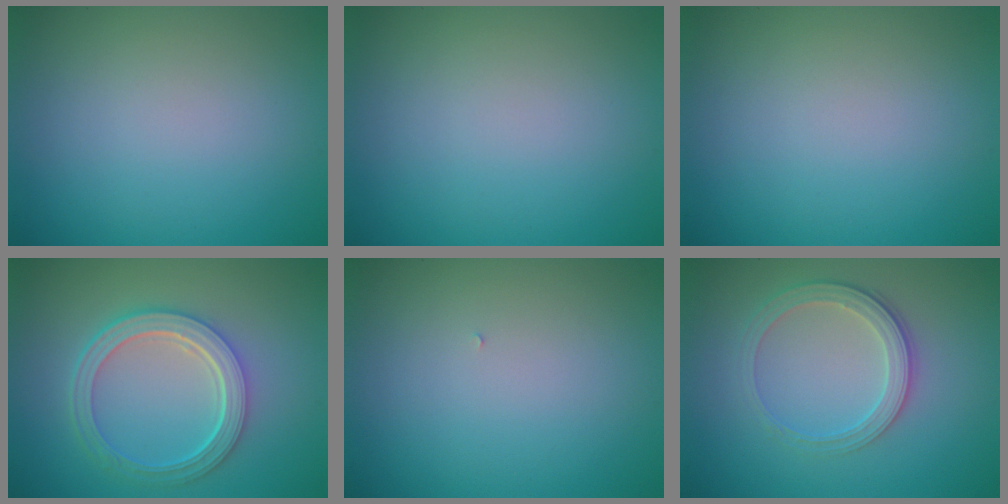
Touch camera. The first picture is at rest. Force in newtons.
{"total": 0.0}
{"total": 0.0}
{"total": 5.3, "press": 3.8, "slide": 3.6}
{"total": 0.0}
{"total": 2.8, "press": 2.7, "slide": 0.9}